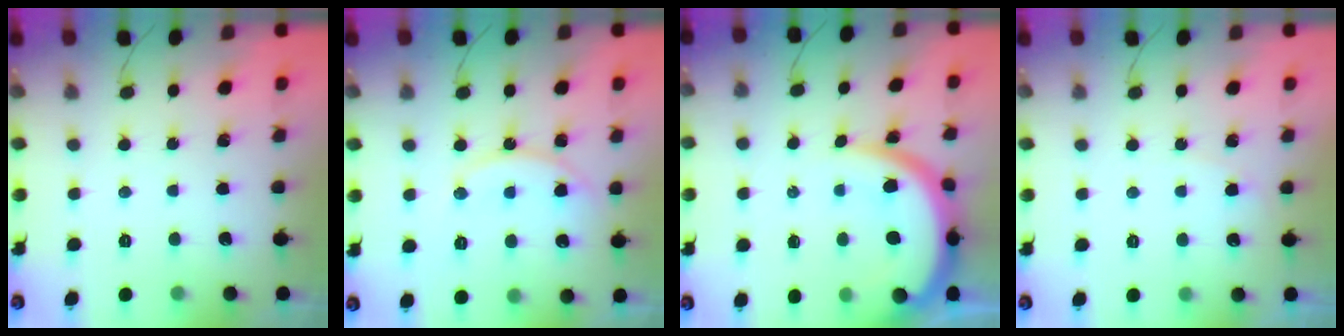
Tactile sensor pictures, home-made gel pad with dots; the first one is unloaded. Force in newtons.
{"total": 14.1, "press": 14.1, "slide": 1.1}
{"total": 12.5, "press": 12.5, "slide": 1.0}
{"total": 2.7, "press": 2.7, "slide": 0.2}